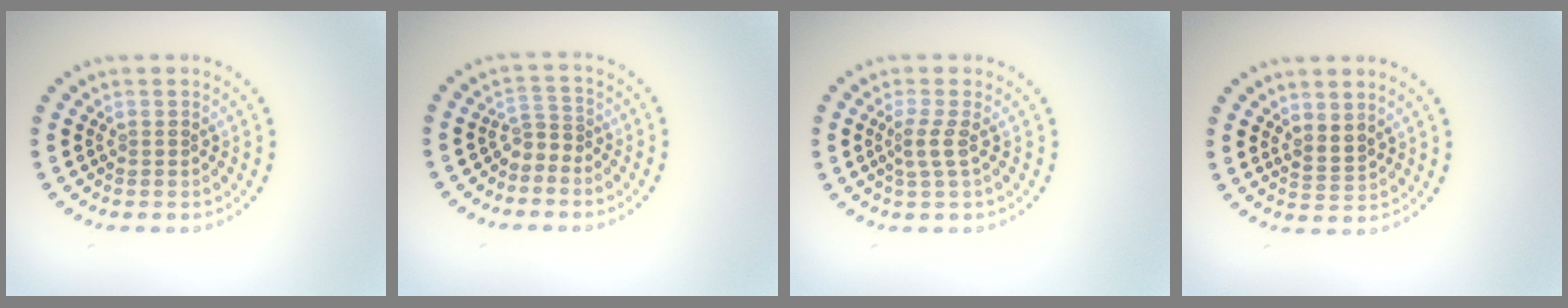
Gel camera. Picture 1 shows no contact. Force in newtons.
{"total": 1.6, "press": 1.1, "slide": 1.2}
{"total": 1.8, "press": 1.3, "slide": 1.2}
{"total": 1.7, "press": 1.3, "slide": 1.2}